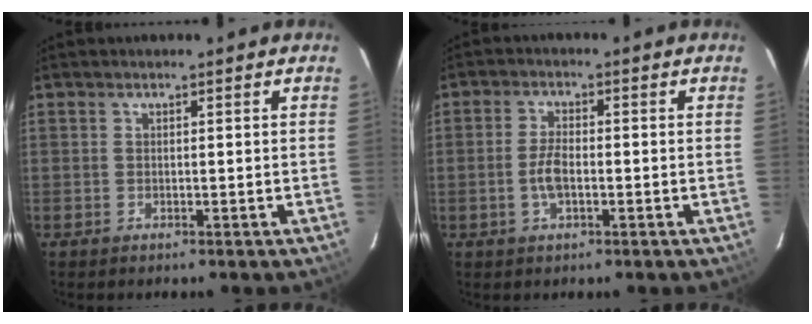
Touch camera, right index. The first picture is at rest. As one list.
[{"total": 4.0, "force": [-1.1, 1.8, 3.4], "torque": [-0.072, 0.002, -0.020]}]